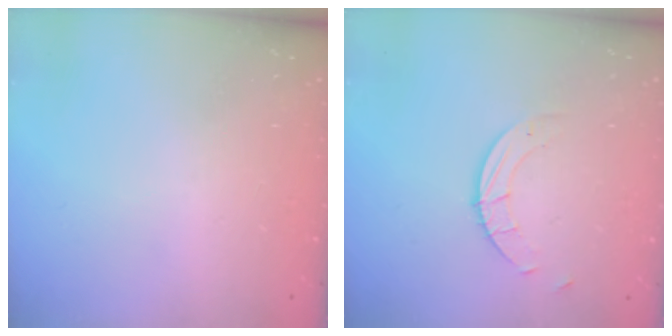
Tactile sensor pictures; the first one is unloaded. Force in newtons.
{"total": 2.5, "press": 2.5, "slide": 0.2}